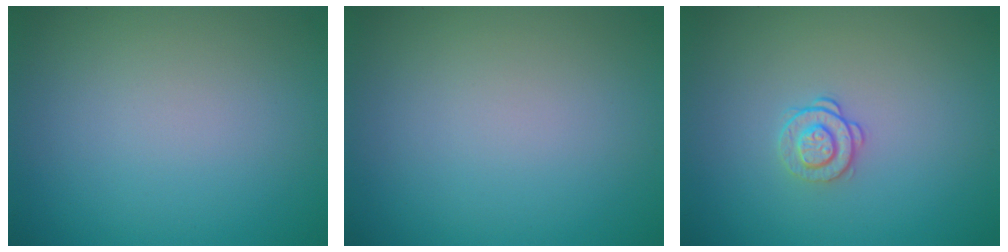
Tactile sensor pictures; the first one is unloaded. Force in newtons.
{"total": 0.0}
{"total": 1.6, "press": 1.2, "slide": 1.0}